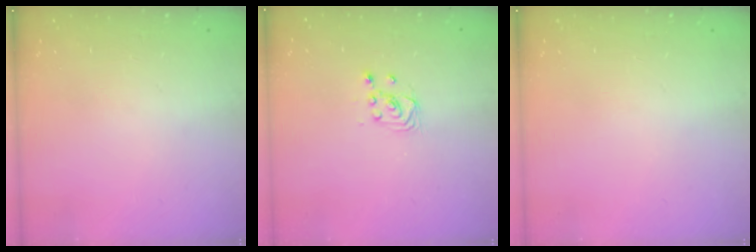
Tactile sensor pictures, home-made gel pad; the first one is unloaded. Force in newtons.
{"total": 2.5, "press": 2.2, "slide": 1.1}
{"total": 0.0}